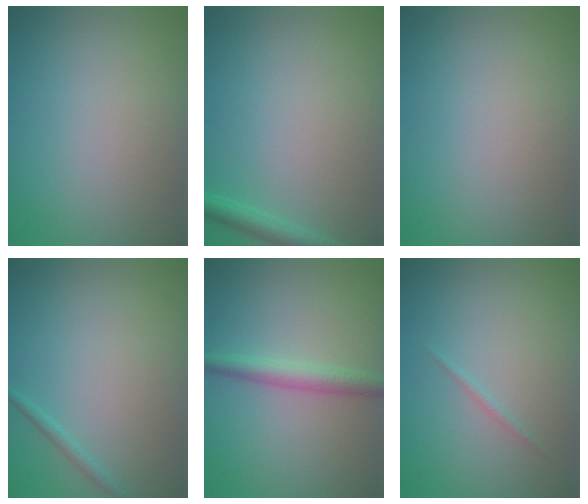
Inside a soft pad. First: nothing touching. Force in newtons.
{"total": 1.9, "press": 1.9, "slide": 0.1}
{"total": 0.0}
{"total": 0.8, "press": 0.8, "slide": 0.0}
{"total": 2.7, "press": 2.7, "slide": 0.1}
{"total": 0.6, "press": 0.6, "slide": 0.0}